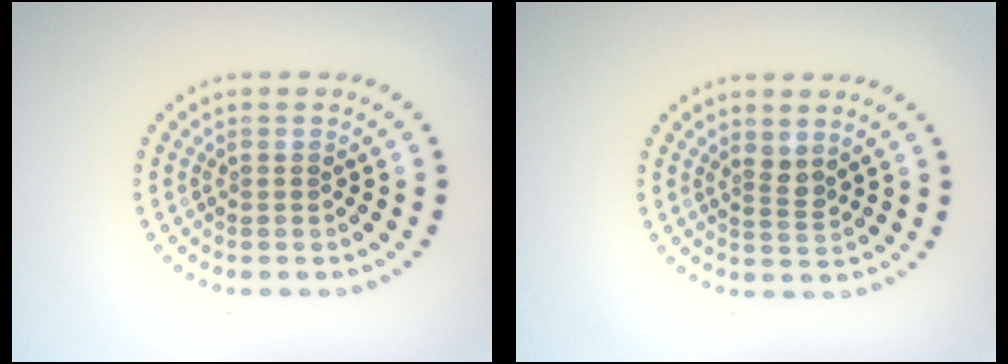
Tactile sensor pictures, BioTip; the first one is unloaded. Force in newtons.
{"total": 1.3, "press": 1.0, "slide": 0.9}